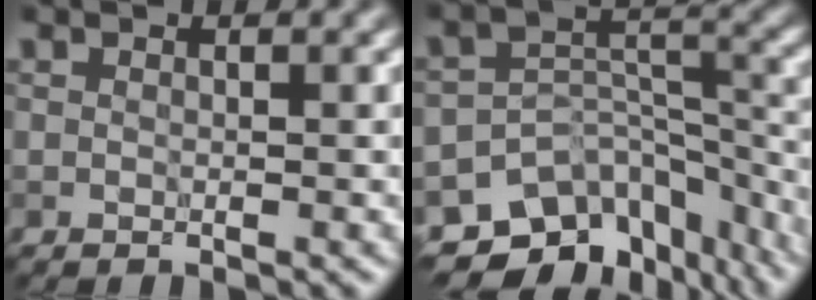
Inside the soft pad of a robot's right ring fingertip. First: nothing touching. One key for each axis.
{"total": 11.0, "fx": -8.3, "fy": 6.4, "fz": 3.3, "tx": -0.044, "ty": 0.001, "tz": -0.111}